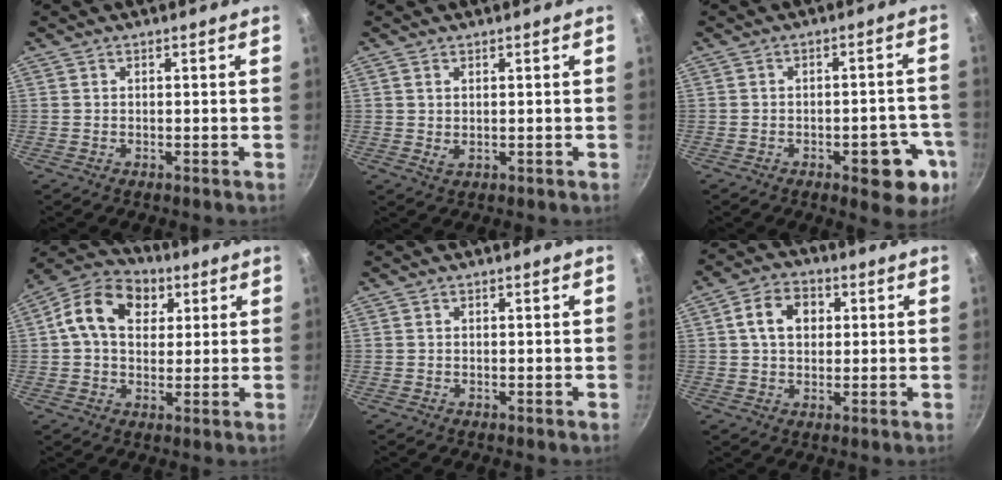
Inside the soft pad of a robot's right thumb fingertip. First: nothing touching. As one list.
[{"total": 1.5, "force": [0.5, 0.8, 1.1], "torque": [-0.019, -0.007, 0.009]}, {"total": 10.7, "force": [-4.3, 4.7, 8.6], "torque": [-0.063, 0.022, -0.049]}, {"total": 13.4, "force": [3.9, 9.8, 8.3], "torque": [-0.118, 0.010, 0.045]}, {"total": 0.0}, {"total": 7.9, "force": [1.7, 5.9, 4.9], "torque": [-0.063, 0.010, 0.020]}]